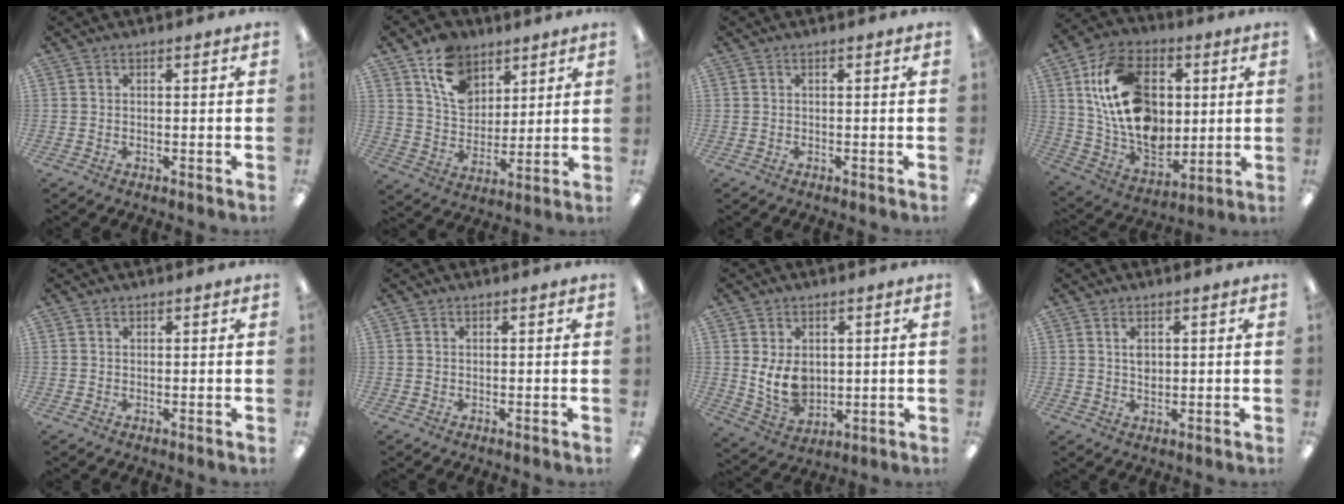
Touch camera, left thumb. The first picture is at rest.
{"total": 12.9, "force": [7.6, 9.1, 5.1], "torque": [-0.084, -0.032, 0.145]}
{"total": 0.0}
{"total": 21.3, "force": [4.8, 14.9, 14.4], "torque": [-0.282, -0.001, 0.089]}
{"total": 0.7, "force": [0.4, 0.6, 0.2], "torque": [-0.004, 0.003, 0.008]}
{"total": 0.5, "force": [0.3, 0.3, 0.3], "torque": [-0.005, 0.003, 0.005]}
{"total": 9.1, "force": [1.8, 6.8, 5.8], "torque": [-0.117, -0.008, 0.033]}
{"total": 2.9, "force": [1.1, 1.7, 2.0], "torque": [-0.029, -0.003, 0.016]}